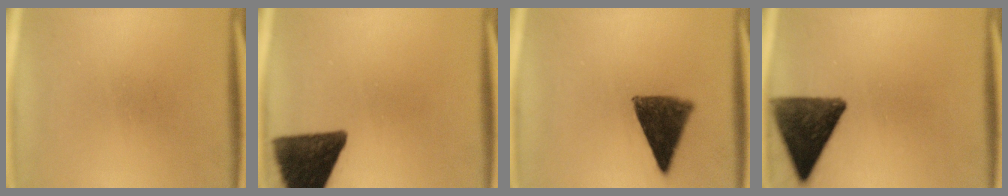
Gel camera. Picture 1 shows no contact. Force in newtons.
{"total": 13.6}
{"total": 10.4}
{"total": 12.4}